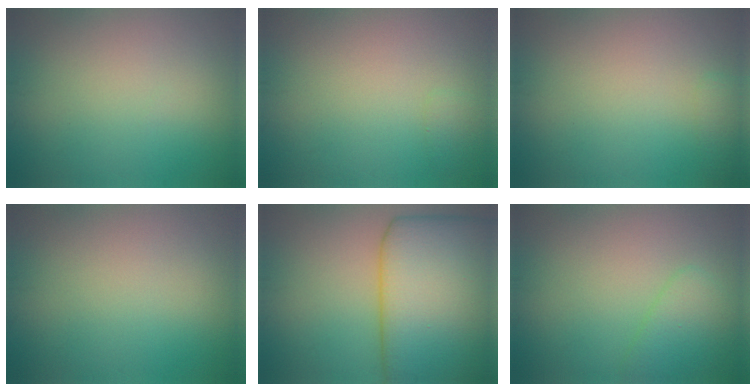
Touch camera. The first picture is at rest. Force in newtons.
{"total": 0.7, "press": 0.7, "slide": 0.0}
{"total": 1.1, "press": 1.1, "slide": 0.1}
{"total": 0.0}
{"total": 14.6, "press": 14.6, "slide": 0.3}
{"total": 2.7, "press": 2.6, "slide": 0.2}